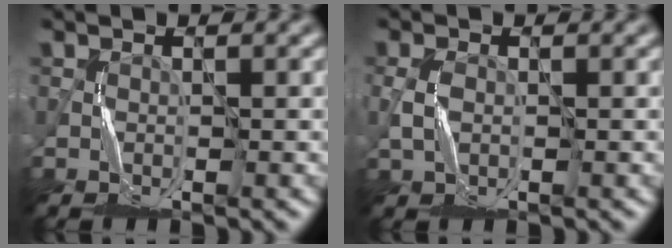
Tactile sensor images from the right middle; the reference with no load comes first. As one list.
[{"total": 1.4, "force": [-0.3, 0.9, 1.0], "torque": [-0.027, 0.001, -0.003]}]